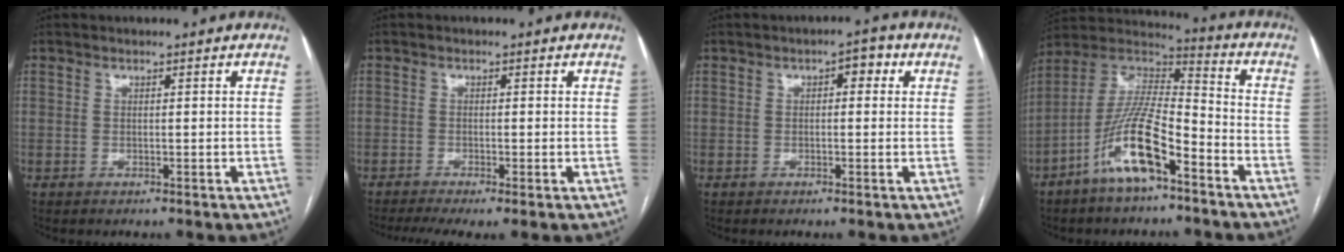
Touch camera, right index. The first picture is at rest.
{"total": 5.0, "force": [-3.3, 0.7, 3.7], "torque": [-0.061, -0.010, -0.057]}
{"total": 2.8, "force": [0.7, 1.2, 2.4], "torque": [-0.030, 0.017, 0.007]}
{"total": 13.7, "force": [-7.3, 3.1, 11.2], "torque": [-0.219, 0.004, -0.132]}